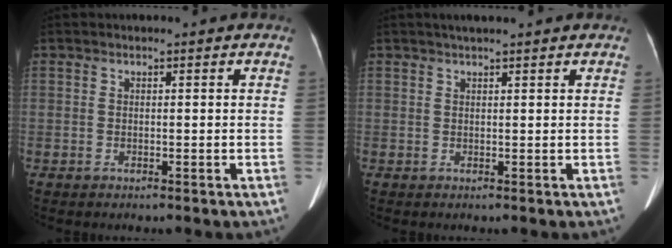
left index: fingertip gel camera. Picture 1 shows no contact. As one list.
[{"total": 3.5, "force": [2.9, 0.0, 1.9], "torque": [-0.025, 0.025, 0.041]}]